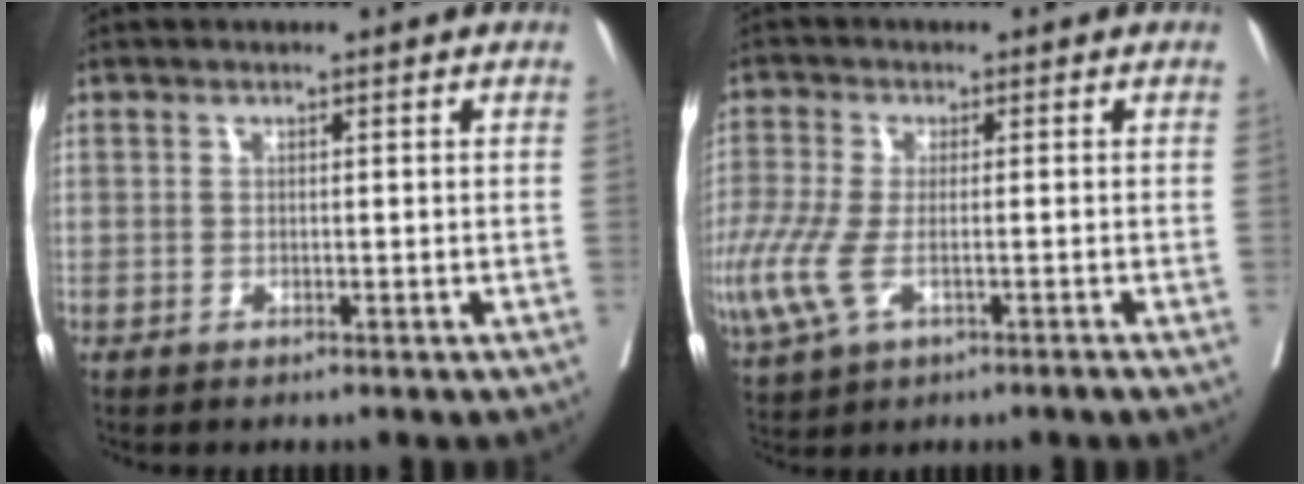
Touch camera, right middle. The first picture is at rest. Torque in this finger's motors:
{"motor_torque": [0.84, -0.69, 0.70, 0.21]}